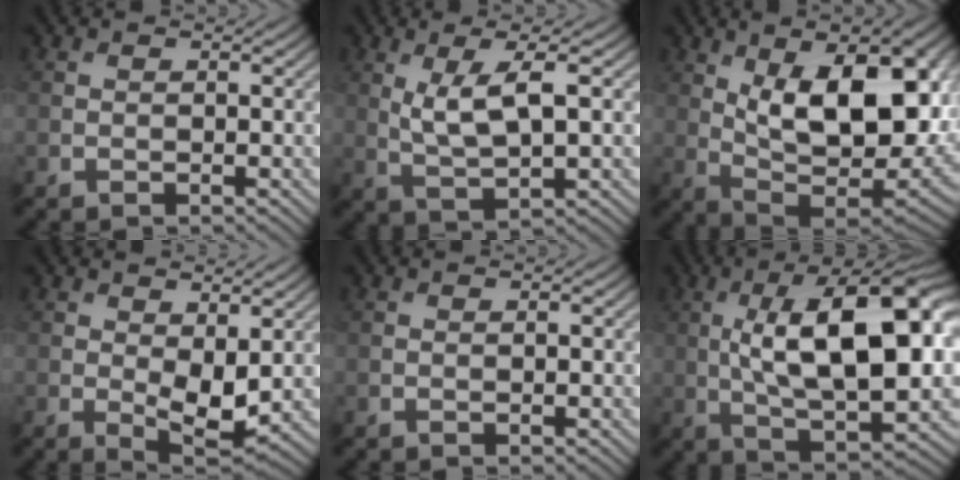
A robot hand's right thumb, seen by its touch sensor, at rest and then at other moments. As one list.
[{"total": 5.8, "force": [1.3, 1.5, 5.4], "torque": [-0.112, -0.001, 0.031]}, {"total": 18.5, "force": [4.8, 8.6, 15.7], "torque": [-0.246, 0.017, 0.077]}, {"total": 4.9, "force": [0.4, 2.3, 4.3], "torque": [-0.084, -0.012, 0.013]}, {"total": 0.0}, {"total": 17.4, "force": [1.9, 6.3, 16.1], "torque": [-0.251, 0.014, 0.030]}]